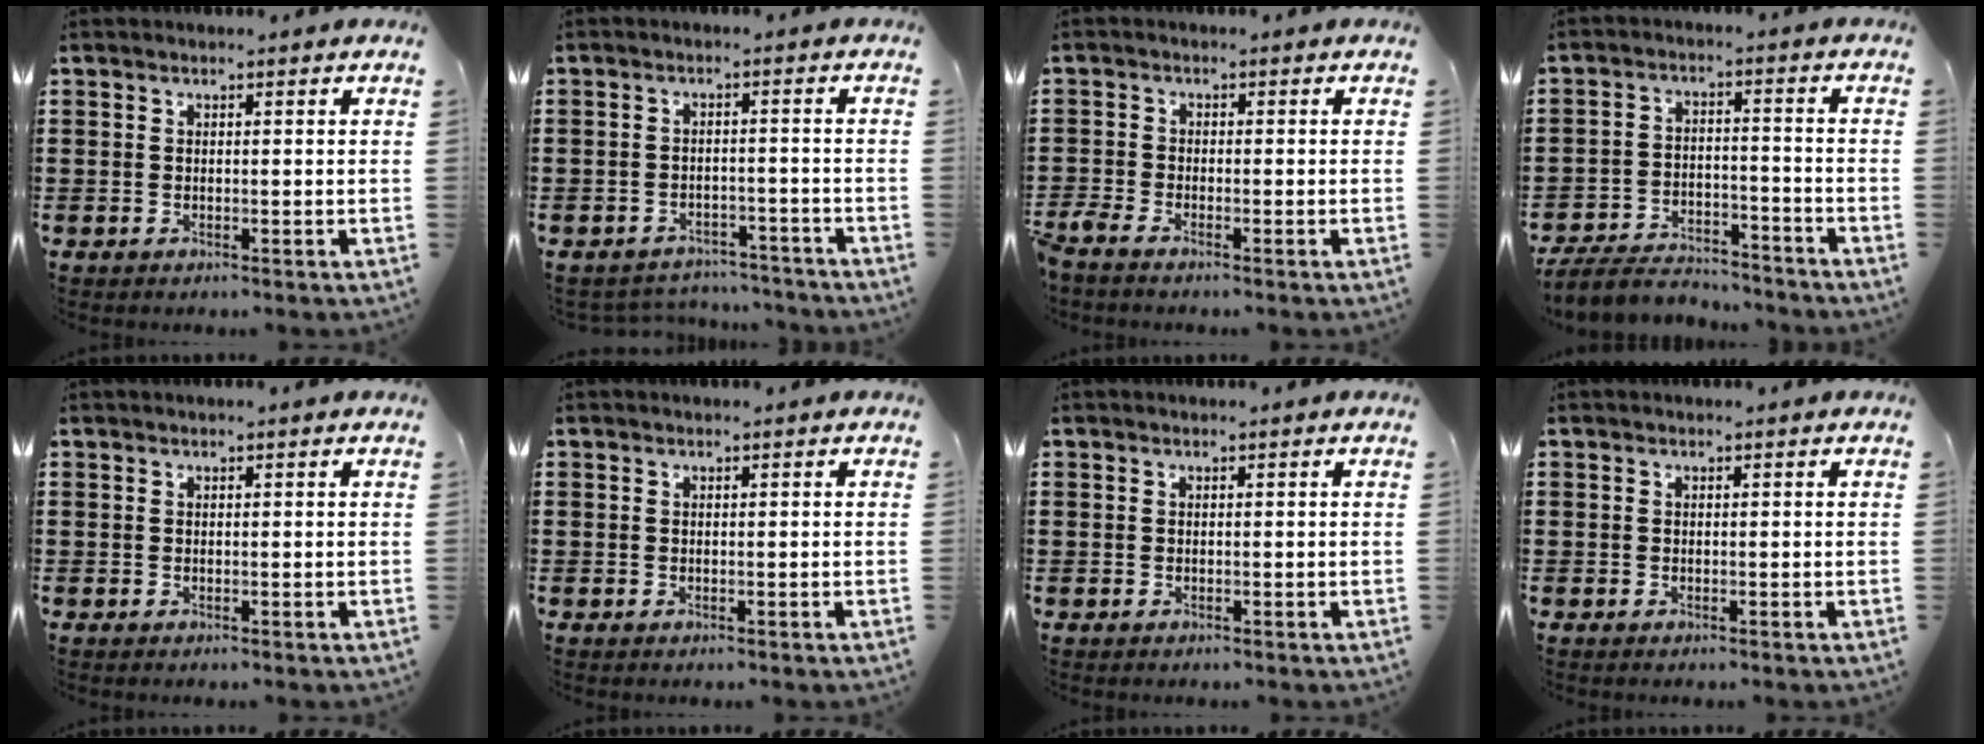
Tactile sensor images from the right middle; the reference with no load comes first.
{"total": 3.0, "force": [-3.0, 0.5, 0.0], "torque": [-0.007, 0.002, -0.064]}
{"total": 1.7, "force": [-1.5, 0.3, 0.8], "torque": [-0.037, -0.006, -0.037]}
{"total": 5.1, "force": [-4.9, 1.2, 1.1], "torque": [-0.032, 0.006, -0.101]}
{"total": 0.0}
{"total": 0.0}
{"total": 0.0}
{"total": 0.0}